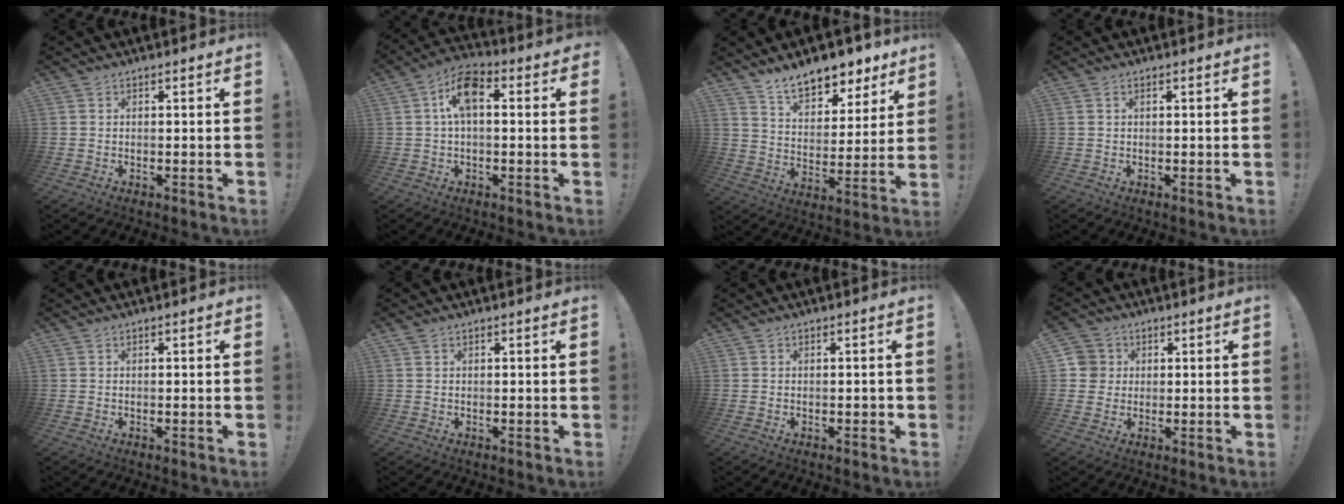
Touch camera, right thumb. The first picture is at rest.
{"total": 9.8, "force": [1.7, 5.4, 8.0], "torque": [-0.127, 0.014, 0.035]}
{"total": 12.6, "force": [10.1, 5.7, 5.0], "torque": [-0.079, -0.071, 0.185]}
{"total": 0.6, "force": [0.3, 0.2, 0.5], "torque": [-0.012, 0.003, 0.005]}
{"total": 0.0}
{"total": 0.7, "force": [0.5, 0.5, 0.1], "torque": [-0.003, 0.000, 0.010]}
{"total": 1.0, "force": [-0.3, 0.8, 0.5], "torque": [-0.010, 0.006, -0.006]}
{"total": 5.3, "force": [1.2, 5.0, 1.0], "torque": [-0.011, -0.002, 0.024]}